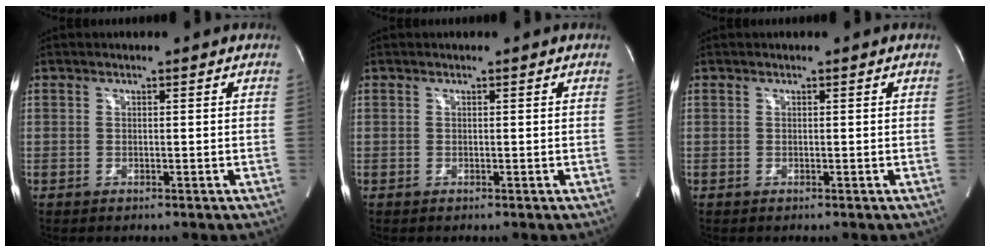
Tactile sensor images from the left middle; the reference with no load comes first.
{"total": 0.0}
{"total": 0.0}